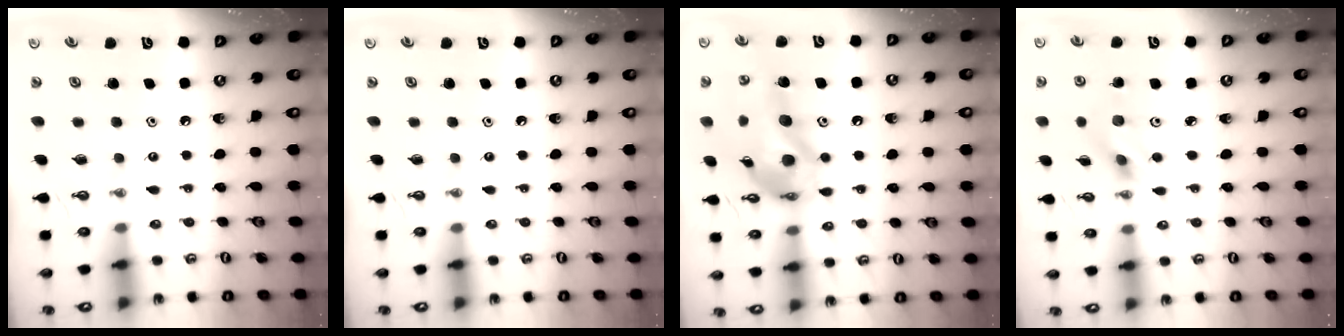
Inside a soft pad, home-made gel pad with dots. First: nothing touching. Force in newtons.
{"total": 0.0}
{"total": 18.0, "press": 17.9, "slide": 2.0}
{"total": 6.0, "press": 4.4, "slide": 4.1}